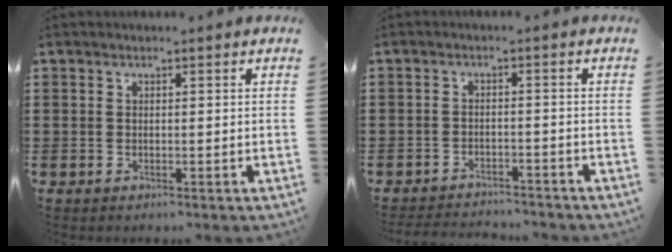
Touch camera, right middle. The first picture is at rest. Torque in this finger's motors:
{"motor_torque": [0.32, 0.08, 0.01, 0.01]}